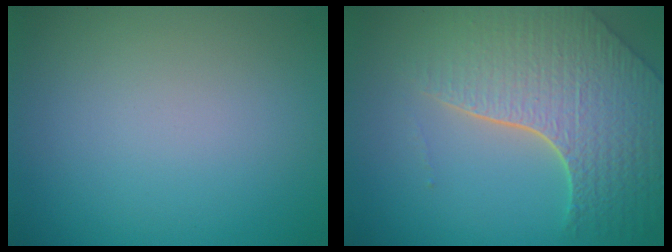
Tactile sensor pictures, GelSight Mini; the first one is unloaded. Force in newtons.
{"total": 8.2, "press": 5.9, "slide": 5.8}